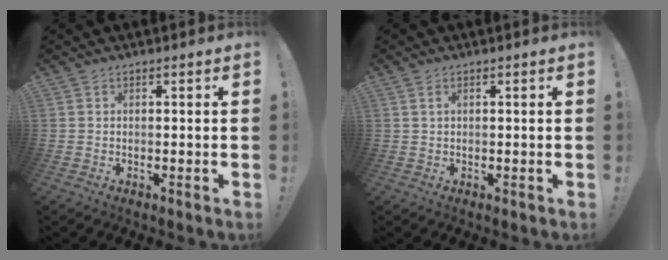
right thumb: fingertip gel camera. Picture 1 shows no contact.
{"total": 1.1, "force": [0.6, 0.7, 0.6], "torque": [-0.011, 0.001, 0.010]}